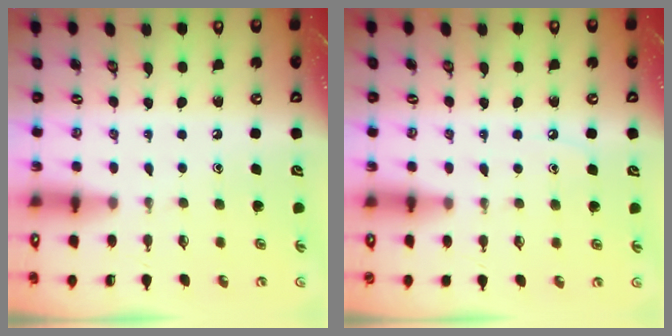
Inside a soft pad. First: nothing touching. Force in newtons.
{"total": 4.8, "press": 4.7, "slide": 0.7}